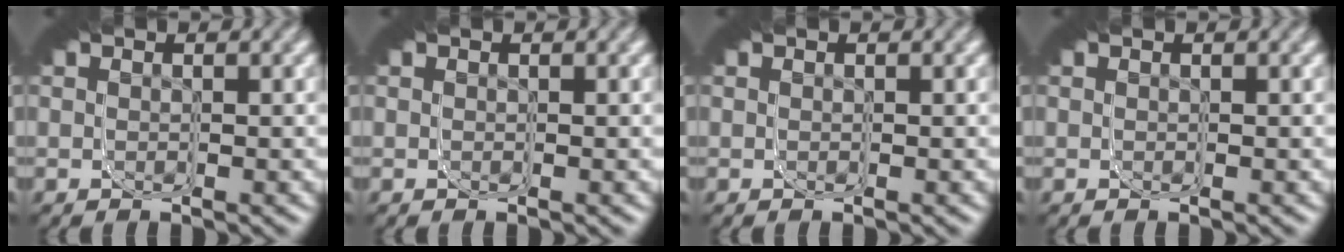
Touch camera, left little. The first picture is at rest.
{"total": 0.0}
{"total": 0.0}
{"total": 0.0}